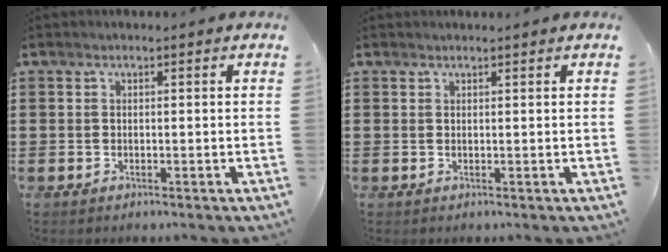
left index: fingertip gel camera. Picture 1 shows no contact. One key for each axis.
{"total": 0.7, "fx": 0.6, "fy": -0.1, "fz": 0.2, "tx": -0.006, "ty": -0.002, "tz": 0.013}